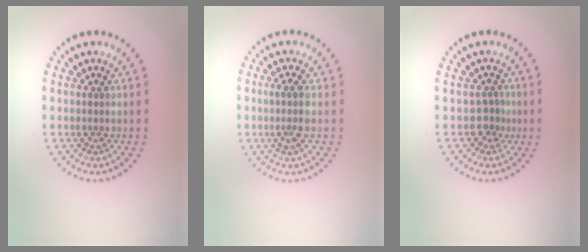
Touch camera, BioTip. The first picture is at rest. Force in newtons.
{"total": 1.9, "press": 1.5, "slide": 1.2}
{"total": 1.4, "press": 0.9, "slide": 1.1}